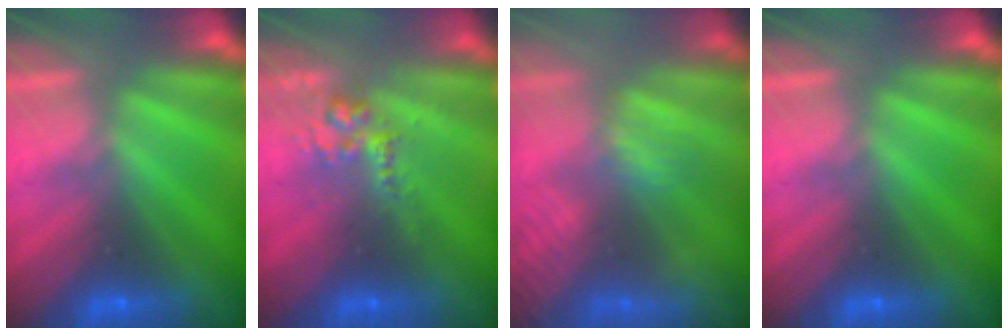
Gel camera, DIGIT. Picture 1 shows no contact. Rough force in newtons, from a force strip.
{"total": 2.8}
{"total": 4.8}
{"total": 0.0}